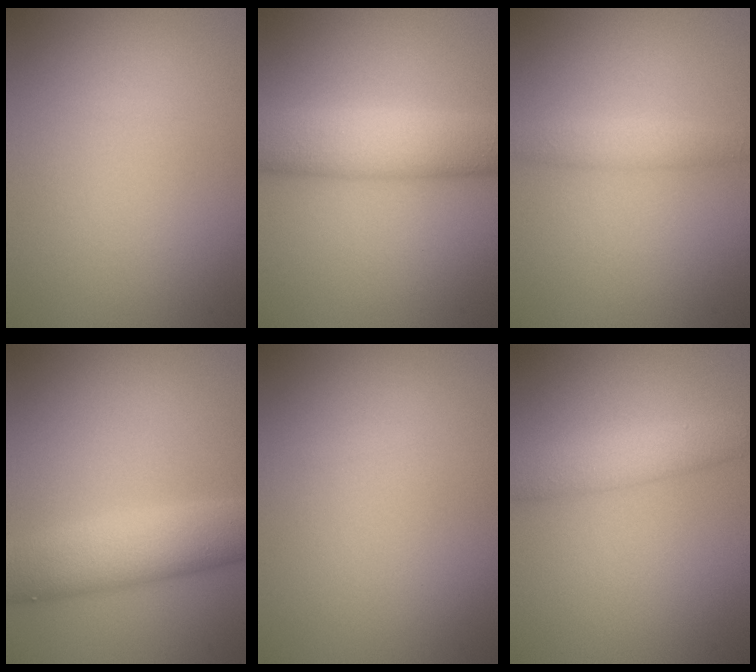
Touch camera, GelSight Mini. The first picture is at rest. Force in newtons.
{"total": 6.2, "press": 6.2, "slide": 0.3}
{"total": 2.1, "press": 2.1, "slide": 0.0}
{"total": 6.5, "press": 6.5, "slide": 0.2}
{"total": 0.0}
{"total": 3.2, "press": 3.2, "slide": 0.1}